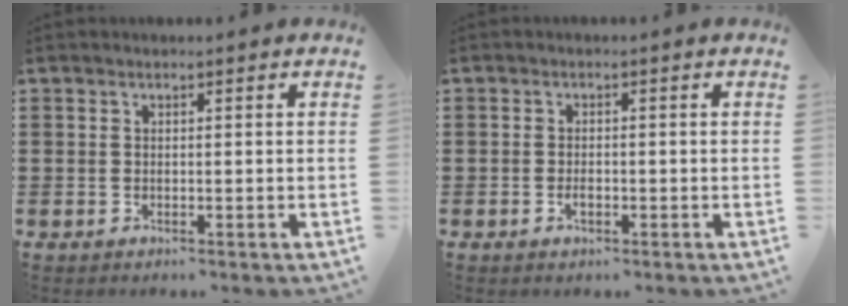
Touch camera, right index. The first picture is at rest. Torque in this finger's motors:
{"motor_torque": [2.11, 0.03, 0.02, 0.00]}